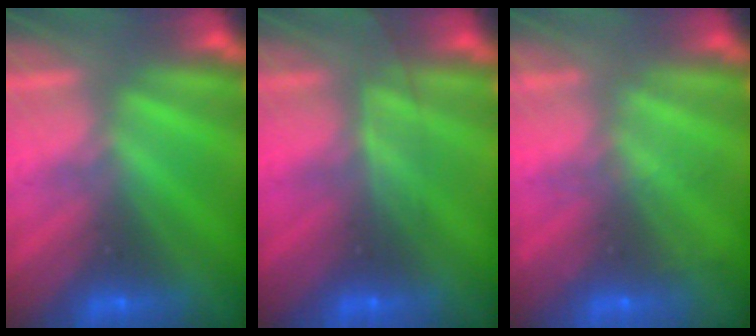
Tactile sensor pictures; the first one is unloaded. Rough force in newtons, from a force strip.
{"total": 2.5}
{"total": 1.9}